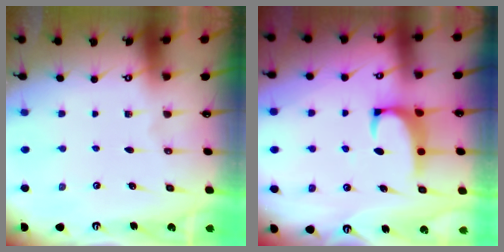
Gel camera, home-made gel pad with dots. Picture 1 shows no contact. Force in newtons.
{"total": 1.9, "press": 1.7, "slide": 0.8}